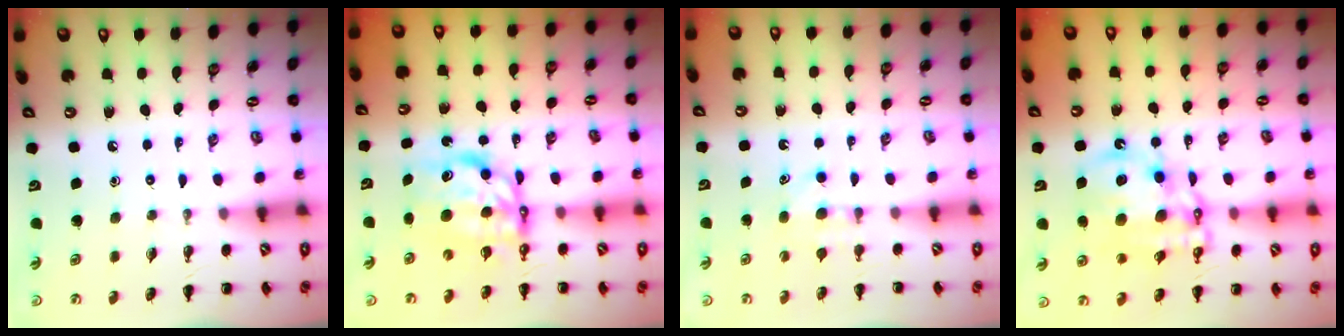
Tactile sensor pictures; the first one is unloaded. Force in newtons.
{"total": 8.3, "press": 8.1, "slide": 2.0}
{"total": 4.7, "press": 4.5, "slide": 1.4}
{"total": 15.1, "press": 14.6, "slide": 3.8}